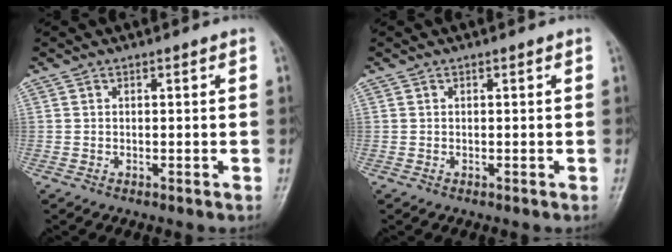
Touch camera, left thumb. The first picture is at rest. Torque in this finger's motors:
{"motor_torque": [0.00, 0.00, 0.00, 0.00, 0.00]}